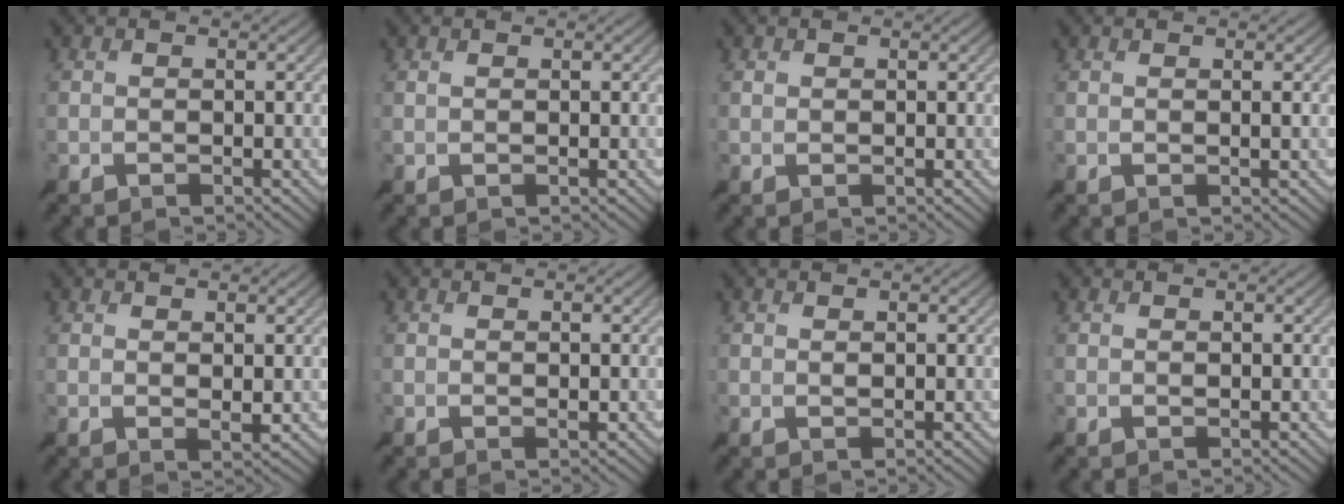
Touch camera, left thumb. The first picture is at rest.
{"total": 1.0, "force": [0.9, -0.2, 0.3], "torque": [-0.001, 0.004, 0.017]}
{"total": 1.1, "force": [1.1, 0.1, 0.3], "torque": [-0.010, 0.007, 0.020]}
{"total": 1.3, "force": [1.1, -0.4, 0.5], "torque": [0.001, 0.006, 0.021]}
{"total": 4.2, "force": [4.1, -0.6, 0.8], "torque": [-0.023, 0.025, 0.063]}
{"total": 1.7, "force": [1.6, -0.2, 0.3], "torque": [-0.006, 0.011, 0.025]}
{"total": 2.5, "force": [2.4, -0.3, 0.6], "torque": [-0.003, 0.009, 0.039]}
{"total": 1.7, "force": [1.7, -0.3, 0.4], "torque": [-0.003, 0.008, 0.027]}